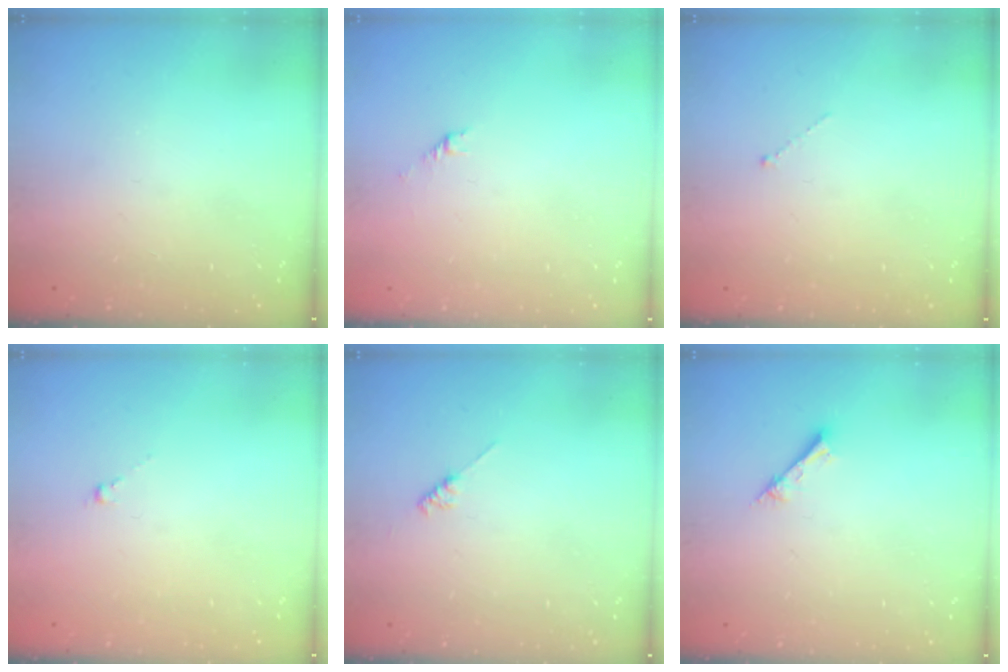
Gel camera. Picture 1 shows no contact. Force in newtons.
{"total": 1.5, "press": 1.4, "slide": 0.5}
{"total": 0.0}
{"total": 0.6, "press": 0.4, "slide": 0.4}
{"total": 1.8, "press": 1.7, "slide": 0.3}
{"total": 1.6, "press": 1.6, "slide": 0.2}